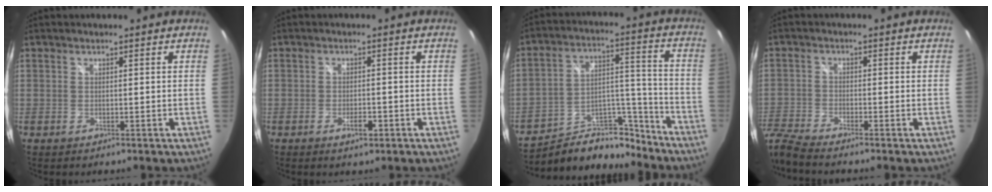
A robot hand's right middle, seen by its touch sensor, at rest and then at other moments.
{"total": 2.7, "force": [-1.5, 1.1, 2.0], "torque": [-0.038, -0.004, -0.024]}
{"total": 16.7, "force": [-13.9, 7.2, 5.6], "torque": [-0.097, 0.050, -0.205]}
{"total": 7.7, "force": [-7.2, 0.2, 2.8], "torque": [-0.085, -0.023, -0.145]}